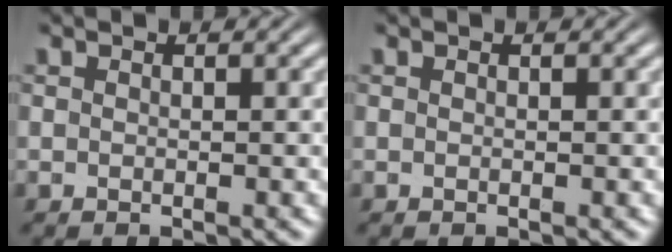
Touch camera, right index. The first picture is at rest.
{"total": 0.0}